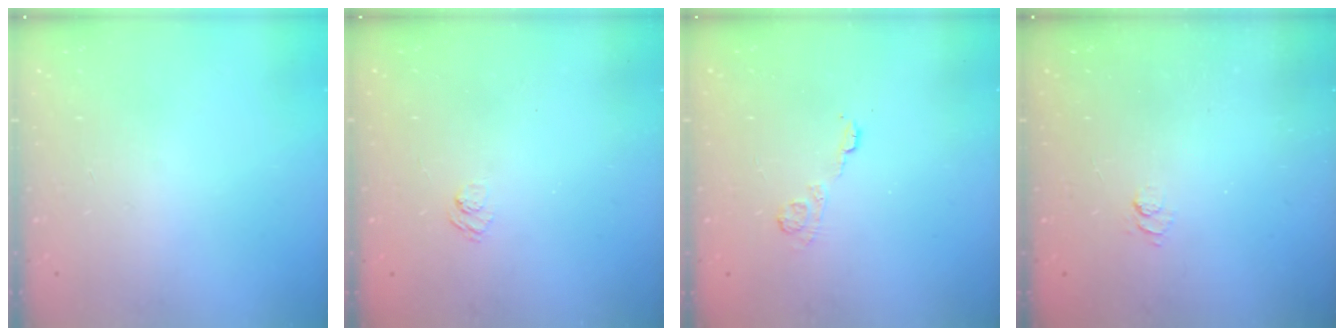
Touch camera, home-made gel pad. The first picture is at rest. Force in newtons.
{"total": 2.4, "press": 2.0, "slide": 1.3}
{"total": 4.0, "press": 3.8, "slide": 1.2}
{"total": 2.5, "press": 2.0, "slide": 1.4}